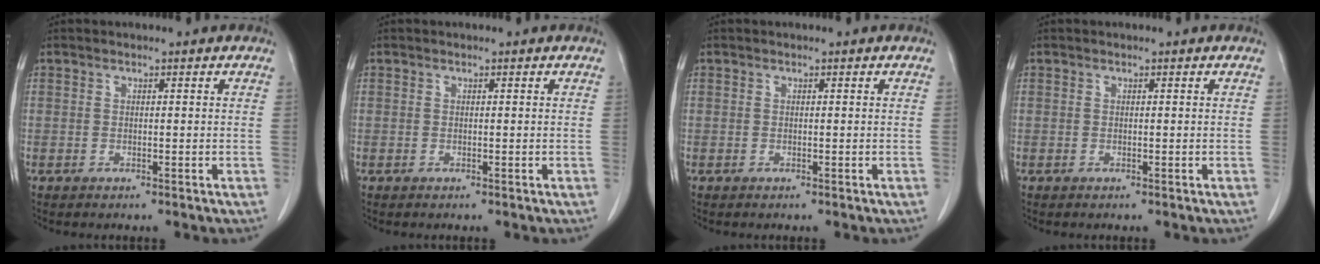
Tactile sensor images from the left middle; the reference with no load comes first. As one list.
[{"total": 0.0}, {"total": 0.0}, {"total": 0.0}]